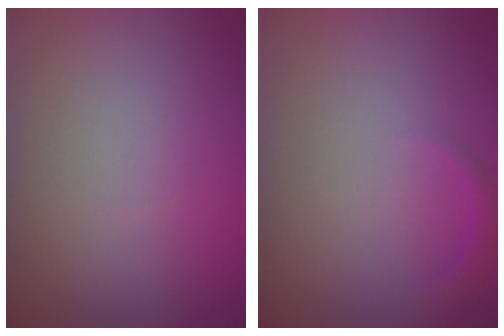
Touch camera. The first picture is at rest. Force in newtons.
{"total": 1.2, "press": 1.1, "slide": 0.2}